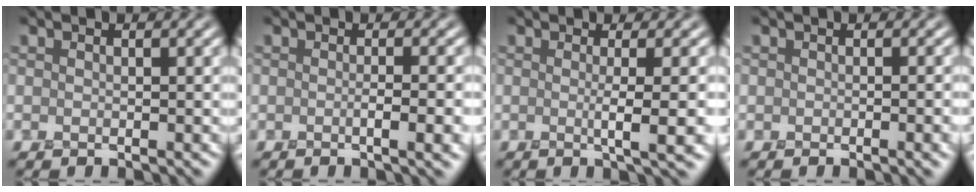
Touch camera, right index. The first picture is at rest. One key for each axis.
{"total": 3.1, "fx": -0.7, "fy": 0.9, "fz": 2.9, "tx": -0.031, "ty": 0.000, "tz": -0.010}
{"total": 4.1, "fx": -0.4, "fy": 0.8, "fz": 4.0, "tx": -0.055, "ty": -0.002, "tz": -0.007}
{"total": 1.7, "fx": -0.6, "fy": 0.6, "fz": 1.5, "tx": -0.011, "ty": -0.007, "tz": -0.002}